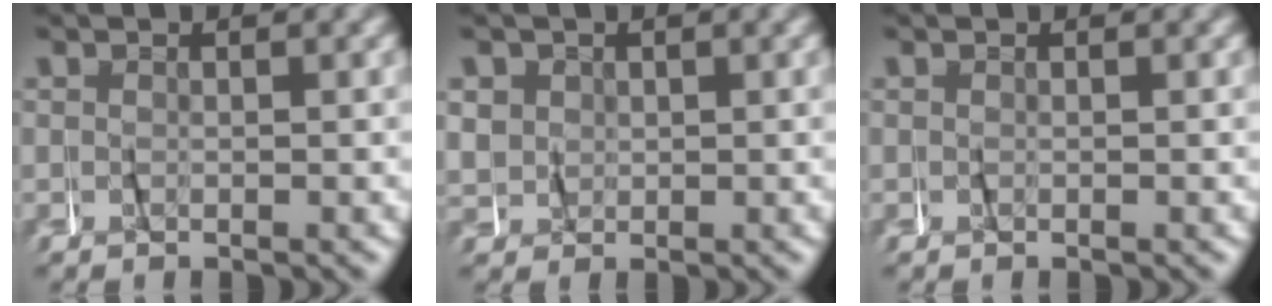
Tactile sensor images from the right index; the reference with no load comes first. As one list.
[{"total": 3.6, "force": [1.1, 3.2, 1.3], "torque": [-0.042, -0.005, 0.024]}, {"total": 0.0}]